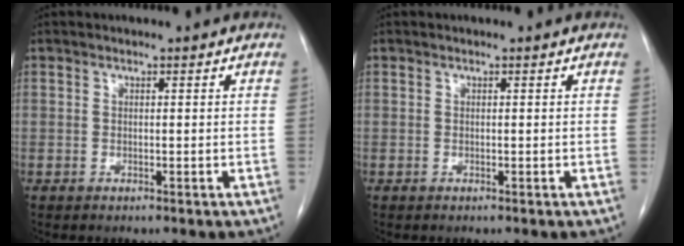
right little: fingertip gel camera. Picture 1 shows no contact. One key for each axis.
{"total": 0.0}